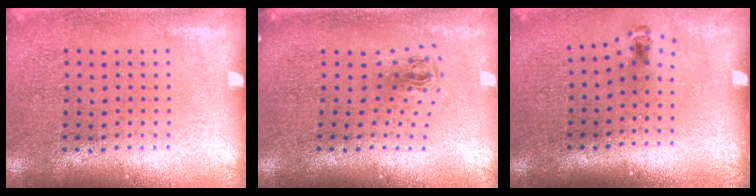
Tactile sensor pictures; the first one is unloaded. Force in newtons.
{"total": 0.6, "press": 0.3, "slide": 0.6}
{"total": 0.6, "press": 0.3, "slide": 0.5}